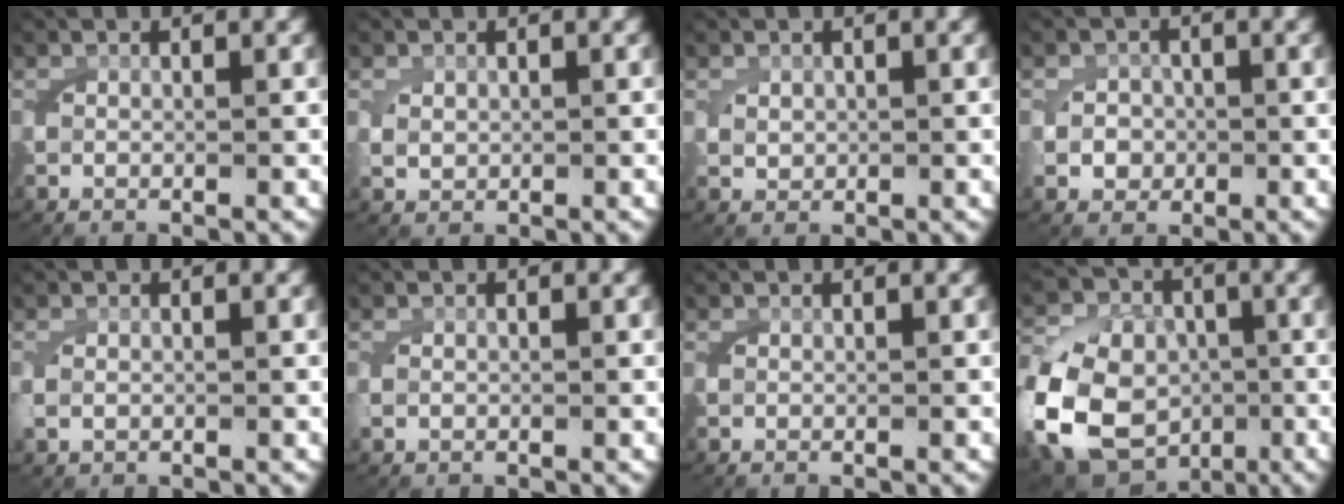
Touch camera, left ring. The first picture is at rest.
{"total": 0.9, "force": [0.4, 0.6, 0.6], "torque": [-0.019, -0.006, 0.017]}
{"total": 0.8, "force": [0.4, 0.4, 0.5], "torque": [-0.015, -0.005, 0.017]}
{"total": 2.3, "force": [-0.3, 2.2, 0.8], "torque": [-0.018, -0.004, -0.004]}
{"total": 0.9, "force": [-0.1, 0.7, 0.6], "torque": [-0.026, -0.006, 0.007]}
{"total": 0.6, "force": [-0.1, 0.4, 0.4], "torque": [-0.019, -0.005, 0.006]}
{"total": 0.0}
{"total": 15.1, "force": [-4.8, 13.1, 5.8], "torque": [-0.149, -0.059, -0.073]}